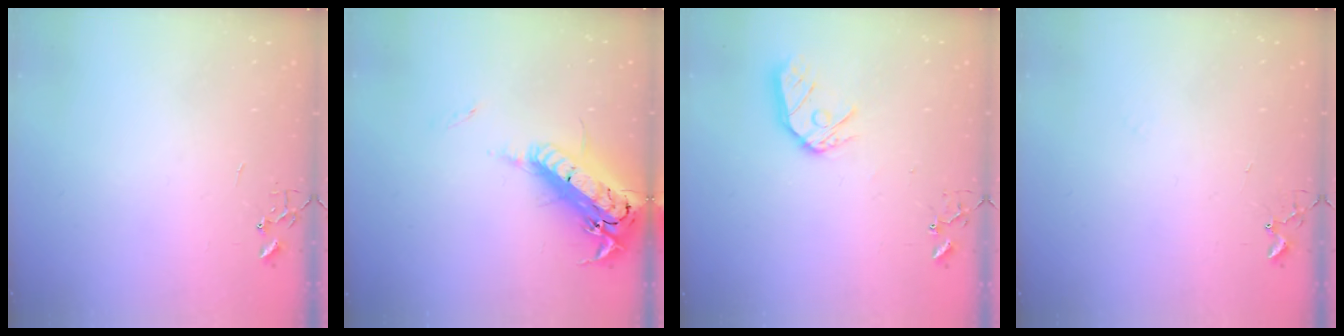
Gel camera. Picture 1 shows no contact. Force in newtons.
{"total": 22.8, "press": 22.3, "slide": 4.6}
{"total": 11.3, "press": 11.2, "slide": 1.3}
{"total": 4.9, "press": 4.9, "slide": 0.5}